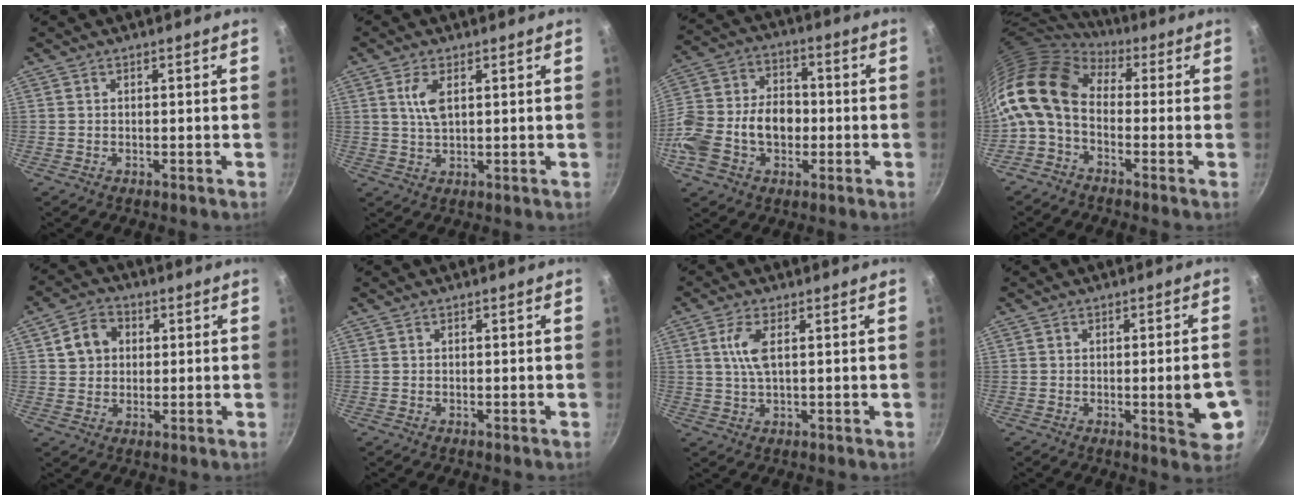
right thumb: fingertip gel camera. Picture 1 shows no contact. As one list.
[{"total": 4.5, "force": [1.5, 2.0, 3.8], "torque": [-0.076, -0.004, 0.033]}, {"total": 16.8, "force": [-3.4, 11.8, 11.5], "torque": [-0.203, 0.040, -0.069]}, {"total": 13.7, "force": [0.0, 9.1, 10.3], "torque": [-0.198, 0.024, -0.022]}, {"total": 6.9, "force": [1.9, 5.7, 3.3], "torque": [-0.035, 0.010, 0.026]}, {"total": 0.0}, {"total": 5.0, "force": [1.3, 1.6, 4.5], "torque": [-0.104, 0.003, 0.027]}, {"total": 7.8, "force": [-1.7, 2.1, 7.3], "torque": [-0.084, -0.001, -0.020]}]